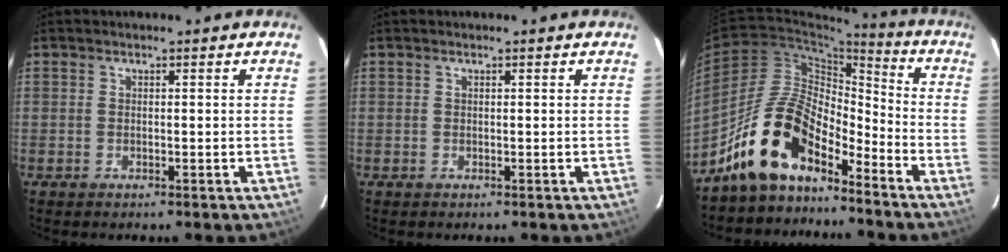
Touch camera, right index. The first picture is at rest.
{"total": 0.0}
{"total": 13.9, "force": [-10.8, 5.4, 6.9], "torque": [-0.130, 0.021, -0.207]}